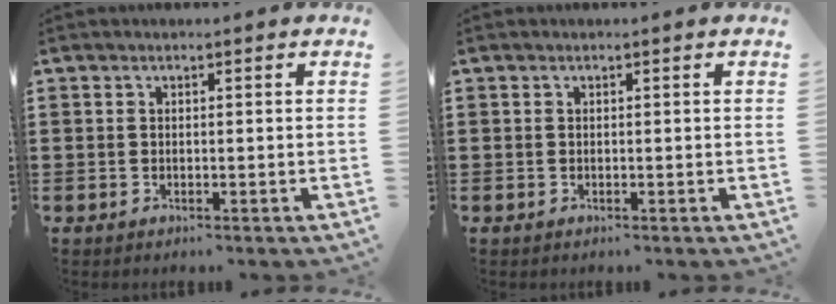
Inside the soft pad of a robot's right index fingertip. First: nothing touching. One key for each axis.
{"total": 0.0}